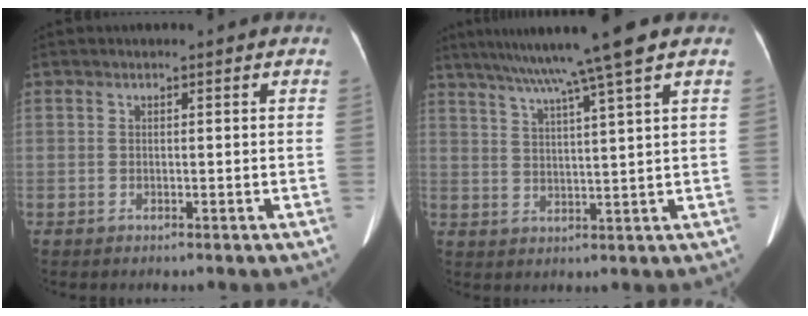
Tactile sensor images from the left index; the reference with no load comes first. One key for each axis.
{"total": 11.0, "fx": 8.1, "fy": -2.4, "fz": 7.0, "tx": -0.117, "ty": 0.015, "tz": 0.119}